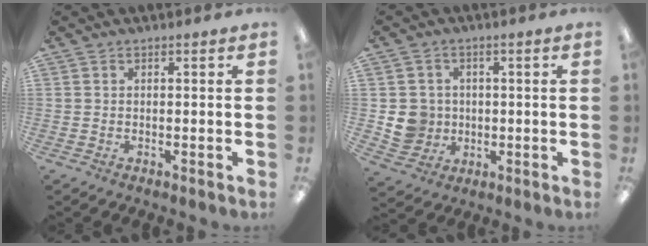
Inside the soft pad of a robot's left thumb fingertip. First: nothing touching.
{"total": 7.0, "force": [0.0, 6.9, 1.4], "torque": [-0.040, 0.009, 0.006]}